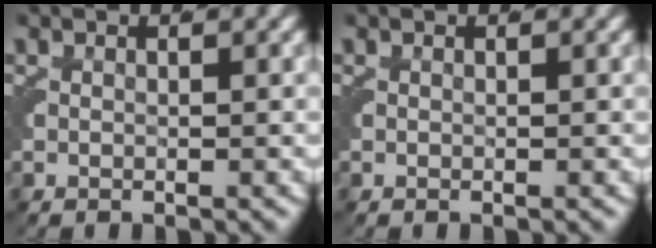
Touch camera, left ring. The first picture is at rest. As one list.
[{"total": 0.0}]